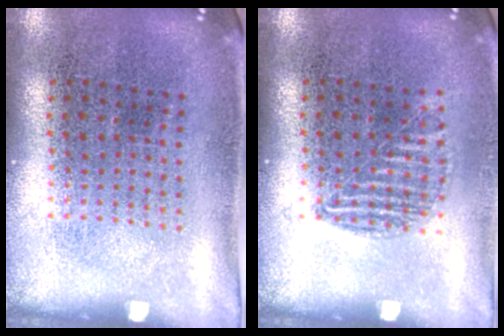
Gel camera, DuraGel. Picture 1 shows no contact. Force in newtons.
{"total": 0.9, "press": 0.8, "slide": 0.3}